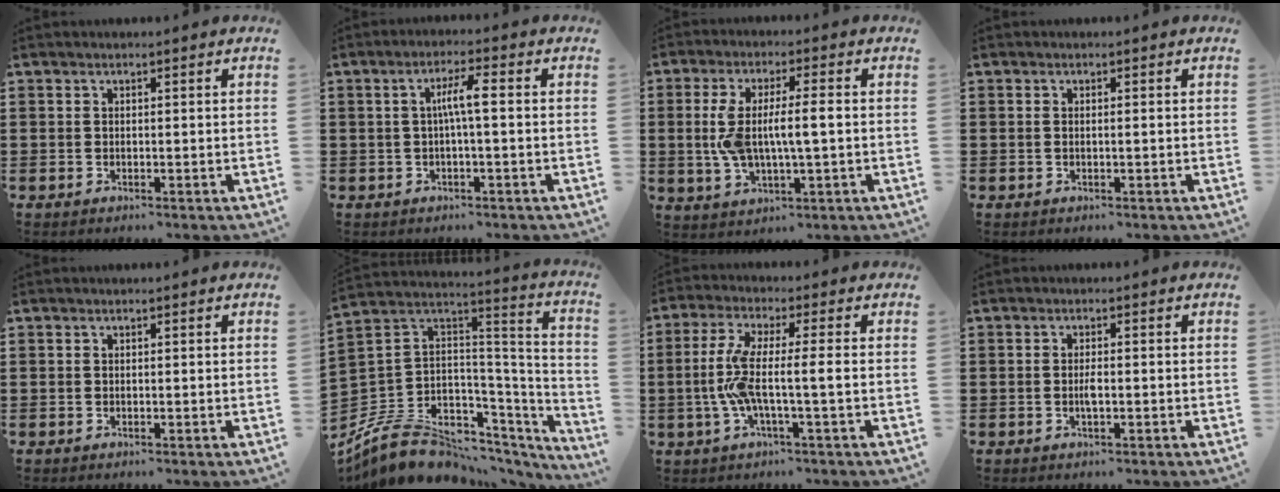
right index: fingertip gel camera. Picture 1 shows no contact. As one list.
[{"total": 4.0, "force": [-0.1, 0.3, 4.0], "torque": [-0.075, 0.004, -0.007]}, {"total": 7.7, "force": [0.2, 2.4, 7.3], "torque": [-0.153, -0.003, -0.004]}, {"total": 0.6, "force": [0.0, 0.0, 0.6], "torque": [-0.010, -0.003, 0.000]}, {"total": 0.0}, {"total": 10.2, "force": [-6.2, 6.6, 4.7], "torque": [-0.119, -0.001, -0.109]}, {"total": 7.3, "force": [-1.2, 0.5, 7.2], "torque": [-0.164, -0.015, -0.034]}, {"total": 1.9, "force": [-0.4, 0.3, 1.8], "torque": [-0.042, -0.002, -0.011]}]